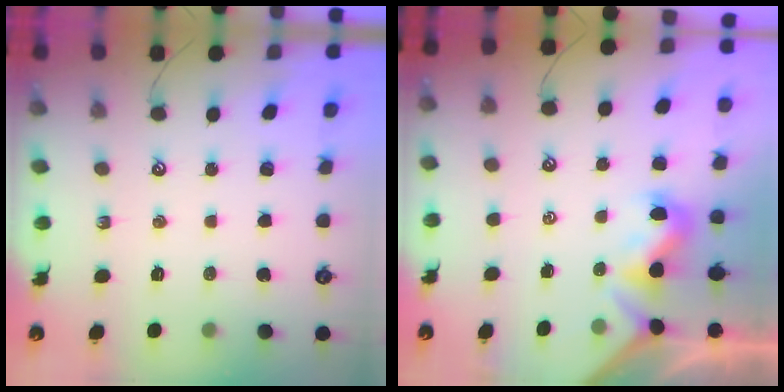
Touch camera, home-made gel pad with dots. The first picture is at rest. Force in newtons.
{"total": 0.8, "press": 0.5, "slide": 0.6}